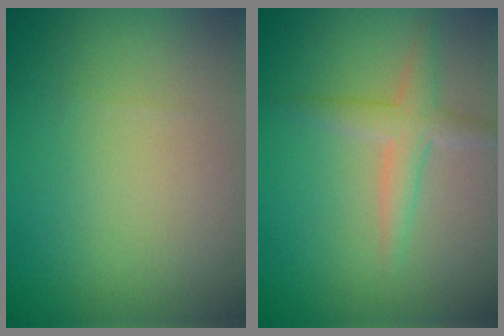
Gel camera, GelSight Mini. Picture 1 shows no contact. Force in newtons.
{"total": 2.4, "press": 2.4, "slide": 0.1}